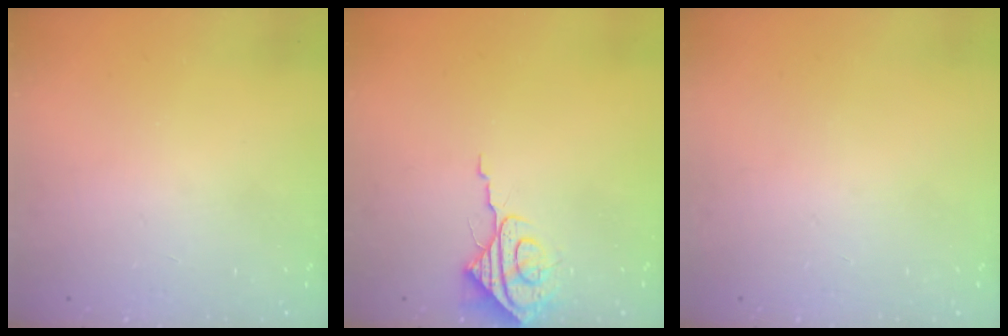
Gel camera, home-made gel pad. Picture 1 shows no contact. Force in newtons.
{"total": 8.0, "press": 7.9, "slide": 0.8}
{"total": 0.0}